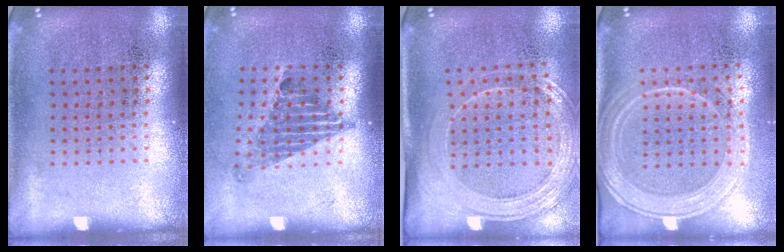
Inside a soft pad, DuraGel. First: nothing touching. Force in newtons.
{"total": 1.3, "press": 1.0, "slide": 0.9}
{"total": 1.9, "press": 1.7, "slide": 0.9}
{"total": 2.1, "press": 1.9, "slide": 1.0}